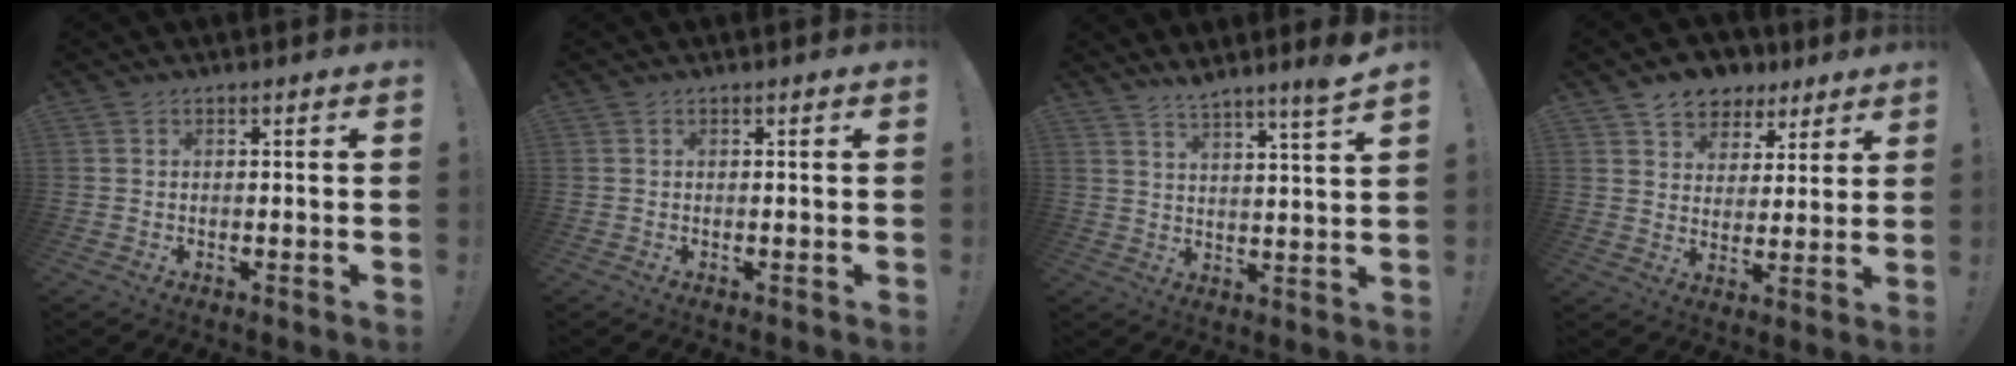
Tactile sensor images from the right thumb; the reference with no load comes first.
{"total": 0.0}
{"total": 6.8, "force": [5.5, -0.8, 4.0], "torque": [-0.064, -0.042, 0.090]}
{"total": 8.4, "force": [5.8, 5.9, 1.2], "torque": [-0.016, -0.044, 0.112]}